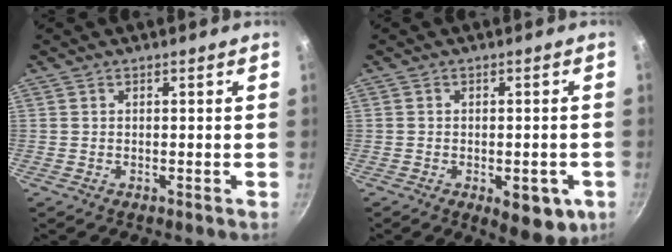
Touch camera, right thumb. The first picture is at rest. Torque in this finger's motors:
{"motor_torque": [0.72, 1.02, 0.33, -0.46, 0.15]}